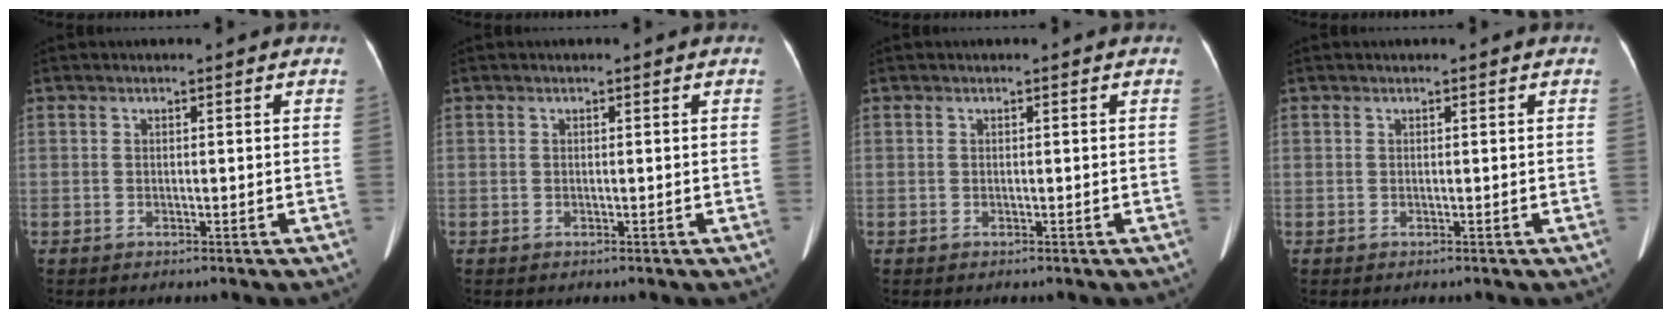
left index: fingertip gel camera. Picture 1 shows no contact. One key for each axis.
{"total": 0.0}
{"total": 0.0}
{"total": 0.0}